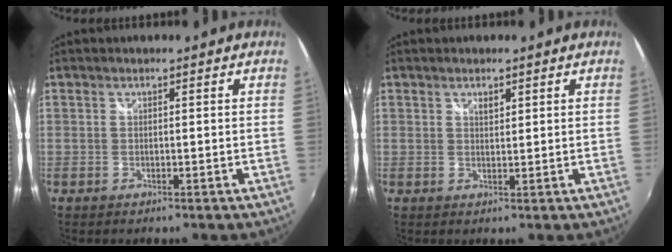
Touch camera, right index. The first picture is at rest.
{"total": 1.3, "force": [0.8, 0.7, 0.8], "torque": [-0.011, 0.003, 0.014]}